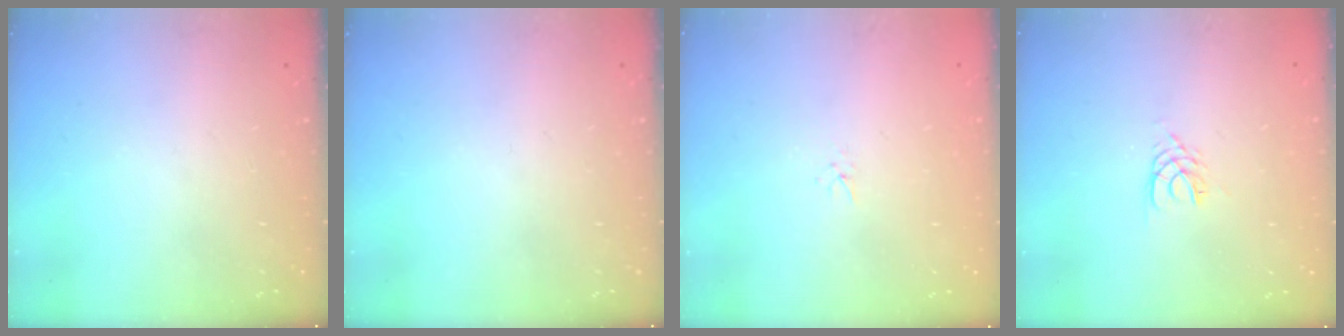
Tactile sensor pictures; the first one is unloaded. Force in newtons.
{"total": 0.0}
{"total": 1.6, "press": 1.6, "slide": 0.2}
{"total": 3.0, "press": 2.9, "slide": 0.4}